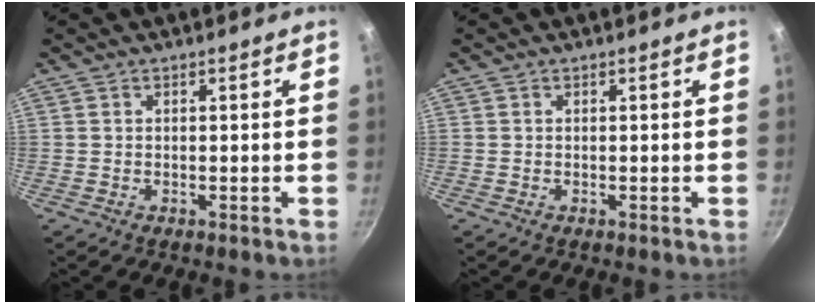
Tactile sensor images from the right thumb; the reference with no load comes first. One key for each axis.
{"total": 0.0}